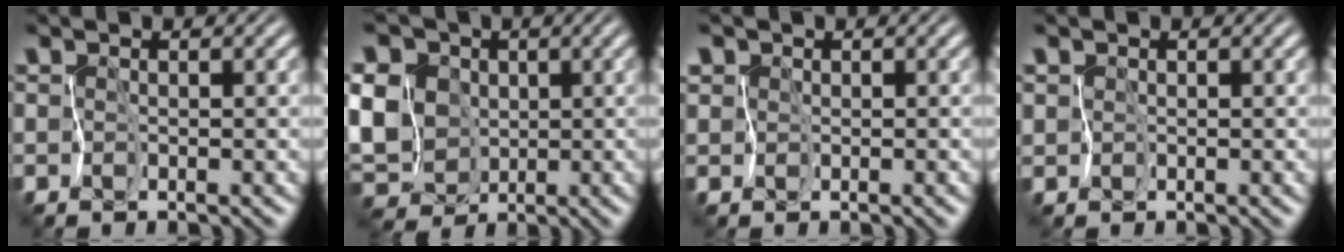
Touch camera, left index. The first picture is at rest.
{"total": 12.6, "force": [1.2, 10.8, 6.5], "torque": [-0.145, 0.024, -0.005]}
{"total": 3.0, "force": [1.4, 2.4, 1.1], "torque": [-0.018, 0.017, 0.004]}
{"total": 1.2, "force": [0.6, 1.0, 0.3], "torque": [-0.002, 0.011, 0.004]}